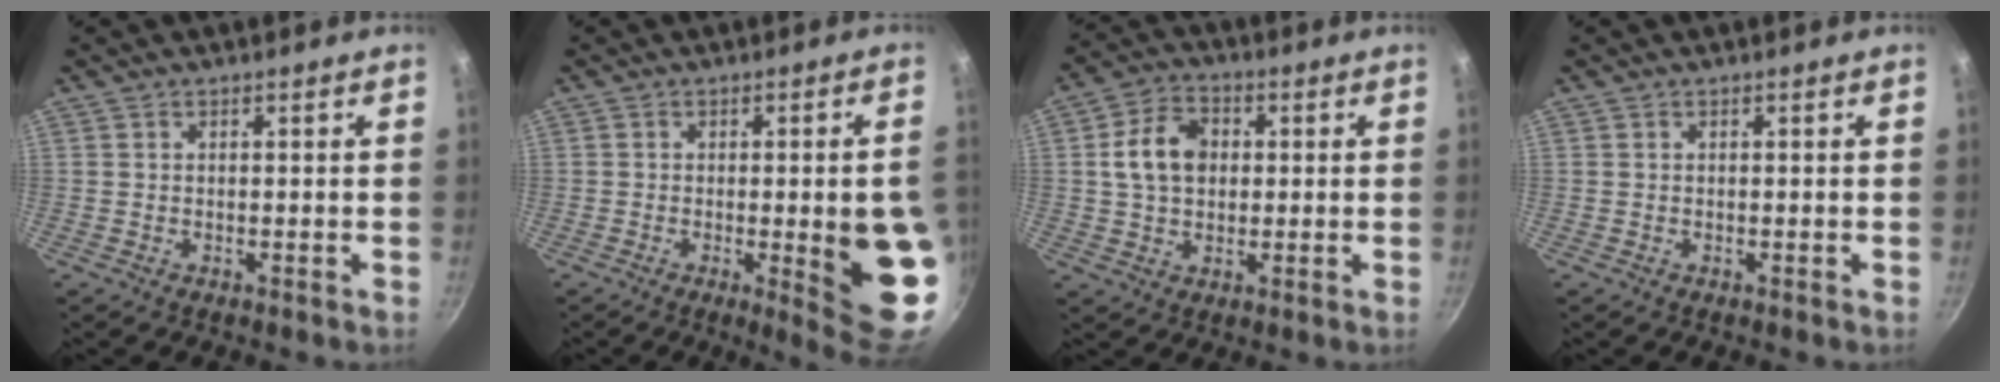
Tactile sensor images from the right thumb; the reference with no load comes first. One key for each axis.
{"total": 13.1, "fx": -1.8, "fy": 2.6, "fz": 12.7, "tx": -0.140, "ty": 0.001, "tz": -0.016}
{"total": 9.5, "fx": 1.3, "fy": 7.1, "fz": 6.2, "tx": -0.091, "ty": 0.014, "tz": 0.013}
{"total": 0.0}